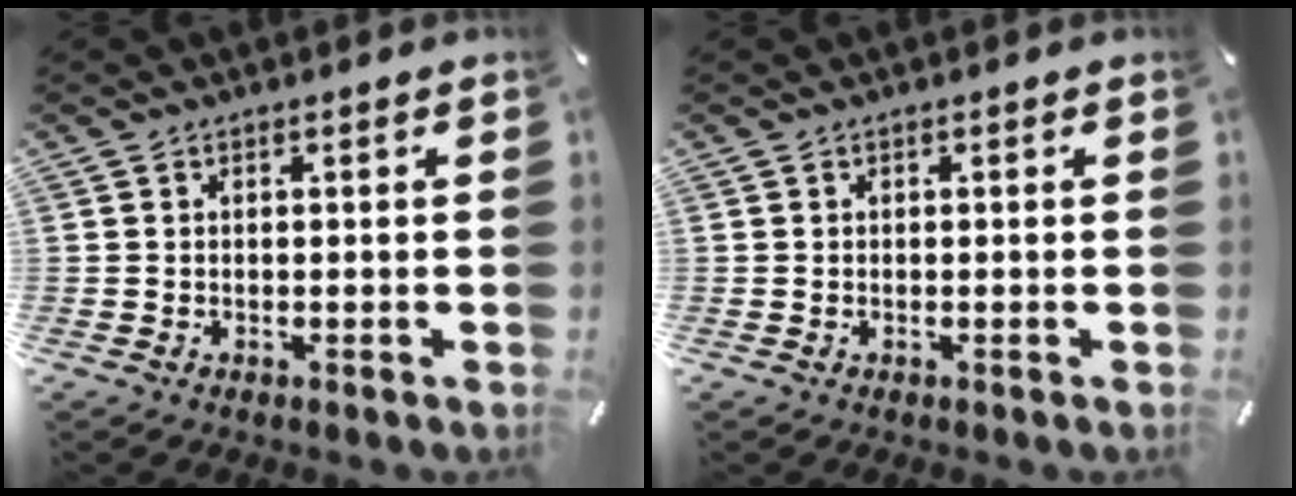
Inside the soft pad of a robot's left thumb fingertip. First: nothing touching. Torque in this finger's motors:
{"motor_torque": [-0.04, 0.02, -0.07, 0.03, 0.00]}